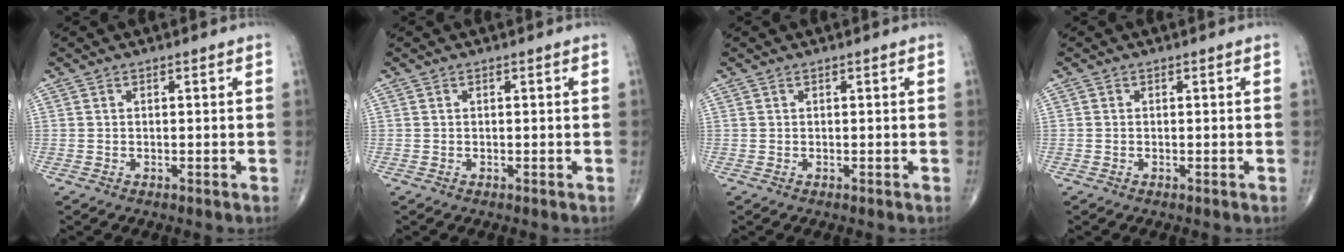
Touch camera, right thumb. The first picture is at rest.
{"total": 0.0}
{"total": 0.0}
{"total": 0.0}